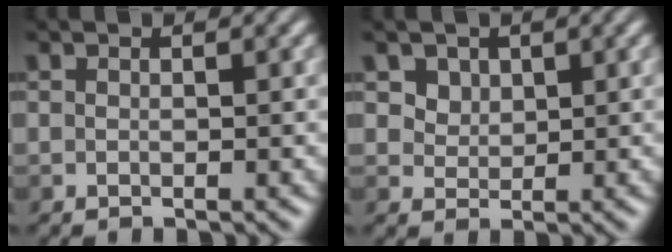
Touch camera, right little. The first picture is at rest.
{"total": 2.5, "force": [1.4, 1.8, 1.0], "torque": [-0.027, -0.009, 0.042]}